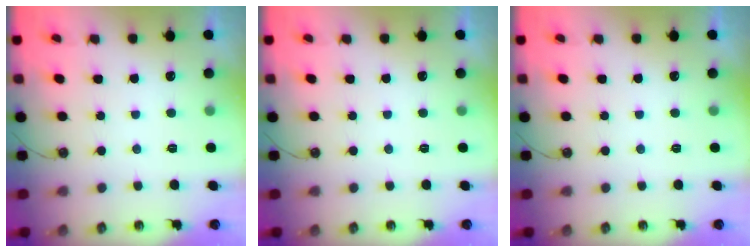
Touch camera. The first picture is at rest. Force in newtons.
{"total": 0.0}
{"total": 0.0}